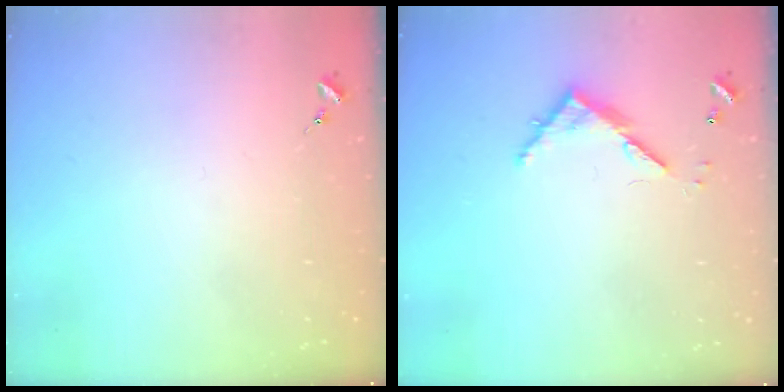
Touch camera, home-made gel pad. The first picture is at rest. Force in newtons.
{"total": 6.7, "press": 6.7, "slide": 0.5}